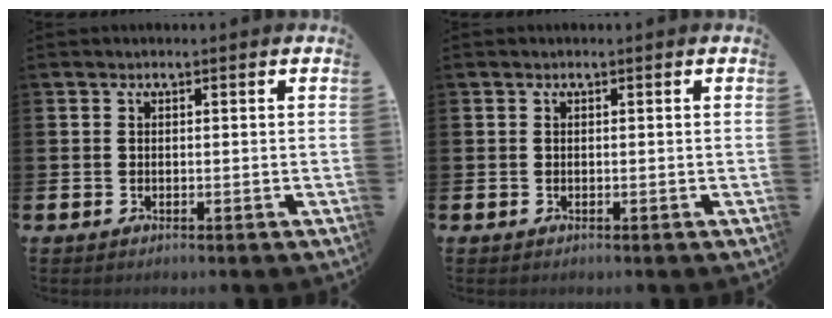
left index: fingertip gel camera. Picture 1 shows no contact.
{"total": 0.0}